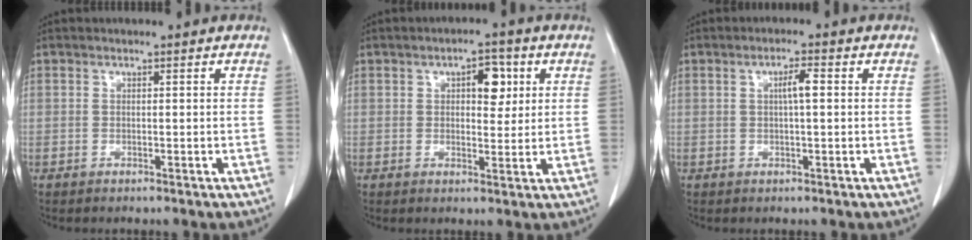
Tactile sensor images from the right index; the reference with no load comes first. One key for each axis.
{"total": 5.0, "fx": 1.7, "fy": 2.4, "fz": 4.0, "tx": -0.054, "ty": 0.009, "tz": 0.023}
{"total": 2.8, "fx": 0.4, "fy": 0.2, "fz": 2.7, "tx": -0.049, "ty": 0.003, "tz": 0.007}